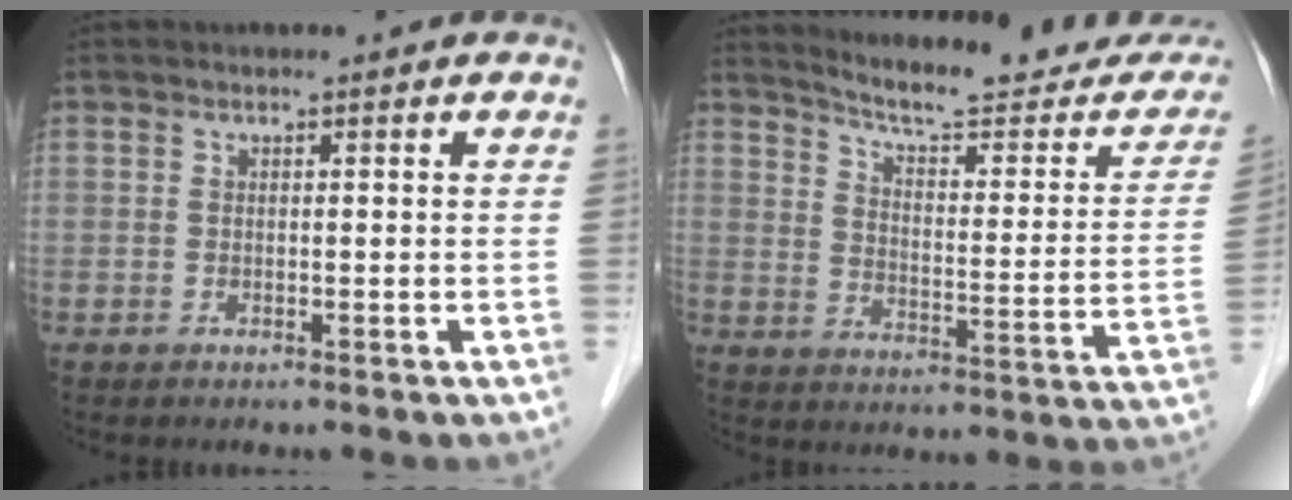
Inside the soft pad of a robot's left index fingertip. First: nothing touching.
{"total": 19.3, "force": [18.0, 2.1, 6.6], "torque": [-0.086, -0.078, 0.225]}